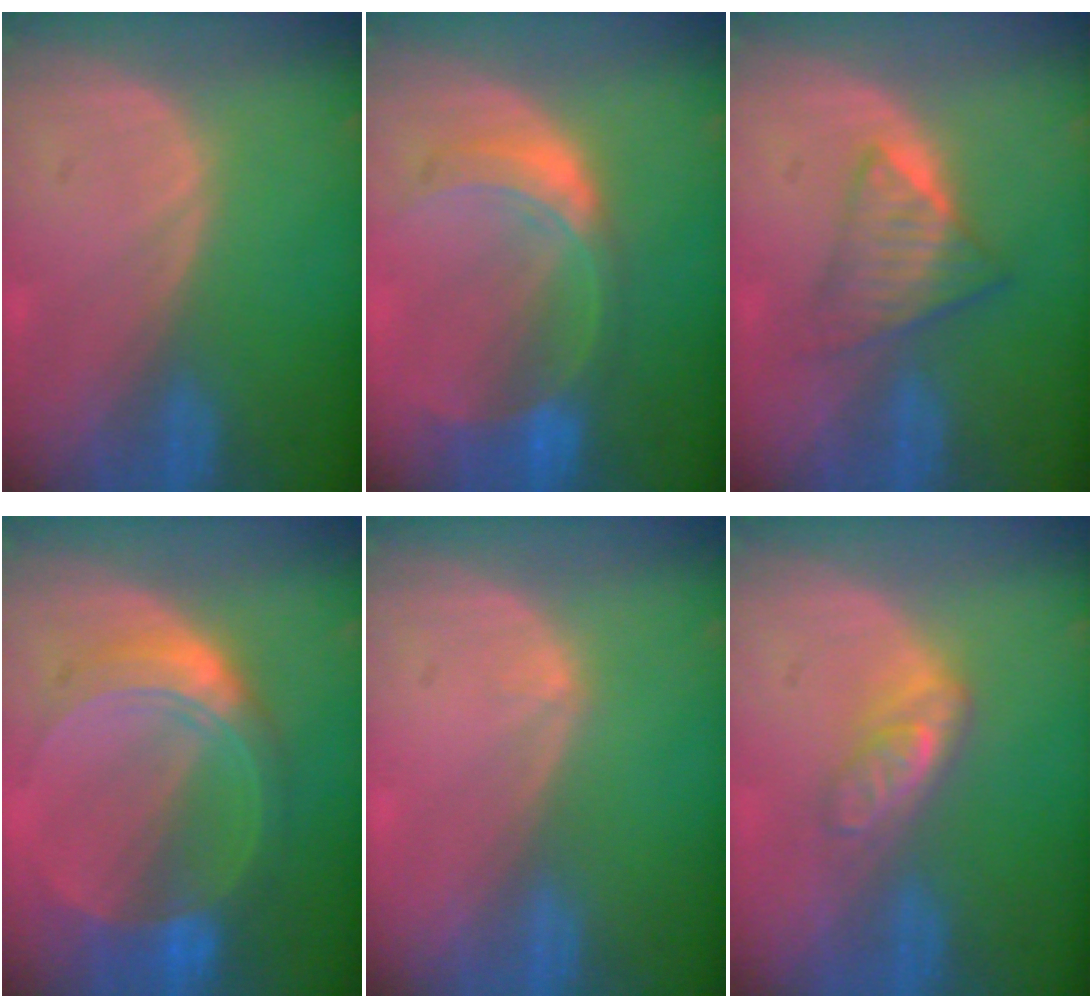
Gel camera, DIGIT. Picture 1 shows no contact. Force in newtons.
{"total": 7.7, "press": 6.8, "slide": 3.7}
{"total": 6.0, "press": 5.2, "slide": 3.1}
{"total": 8.4, "press": 8.3, "slide": 0.7}
{"total": 0.6, "press": 0.4, "slide": 0.5}
{"total": 4.7, "press": 4.1, "slide": 2.2}